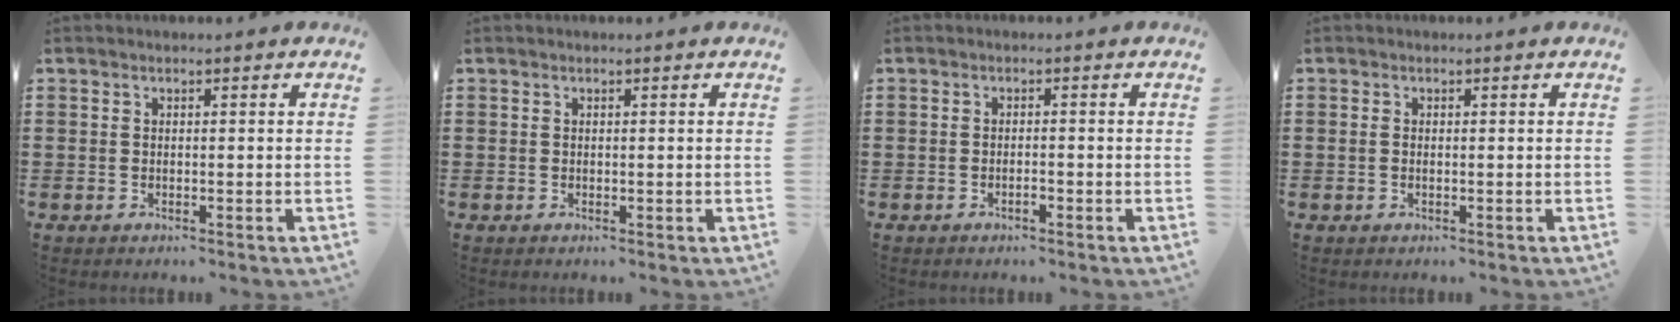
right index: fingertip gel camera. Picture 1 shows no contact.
{"total": 0.0}
{"total": 1.1, "force": [-0.7, 0.3, 0.8], "torque": [-0.019, -0.004, -0.012]}
{"total": 0.6, "force": [-0.2, 0.1, 0.5], "torque": [-0.013, -0.004, -0.003]}